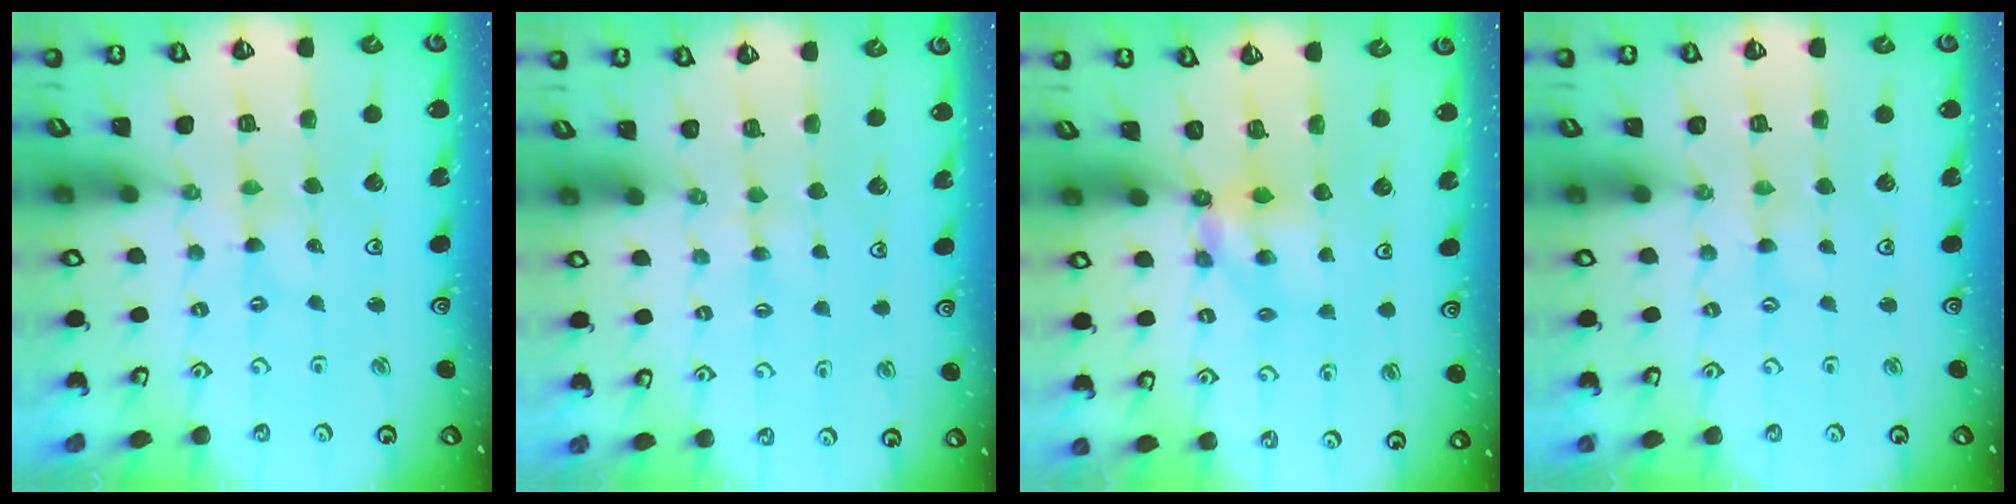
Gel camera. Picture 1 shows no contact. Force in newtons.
{"total": 2.7, "press": 2.7, "slide": 0.6}
{"total": 5.8, "press": 5.8, "slide": 0.3}
{"total": 0.0}